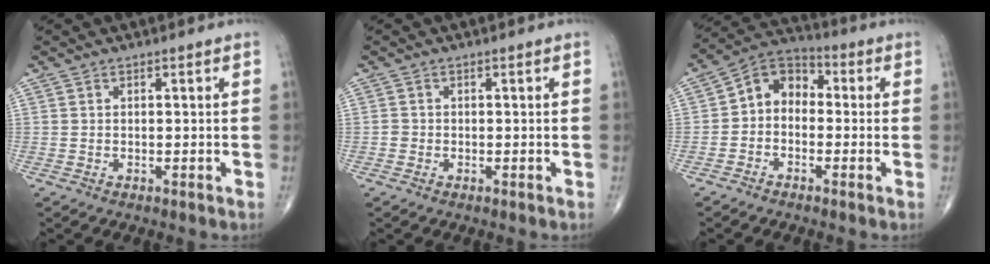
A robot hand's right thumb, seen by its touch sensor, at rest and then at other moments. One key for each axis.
{"total": 1.0, "fx": -0.3, "fy": 0.9, "fz": 0.2, "tx": 0.003, "ty": 0.004, "tz": -0.008}
{"total": 8.0, "fx": -0.7, "fy": 6.1, "fz": 5.0, "tx": -0.054, "ty": 0.034, "tz": -0.035}